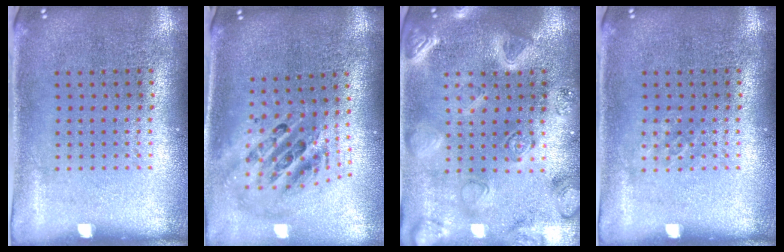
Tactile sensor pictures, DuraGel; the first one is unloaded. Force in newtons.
{"total": 2.4, "press": 1.7, "slide": 1.7}
{"total": 3.0, "press": 2.9, "slide": 0.8}
{"total": 0.8, "press": 0.8, "slide": 0.1}